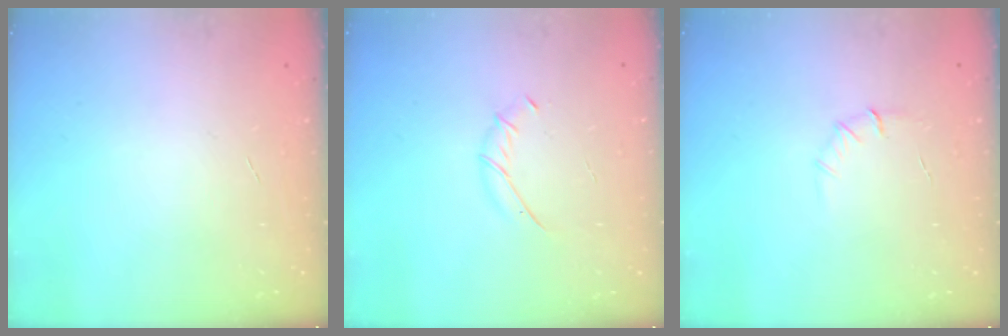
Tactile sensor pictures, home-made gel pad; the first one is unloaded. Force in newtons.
{"total": 3.9, "press": 3.8, "slide": 0.7}
{"total": 5.7, "press": 5.5, "slide": 1.6}